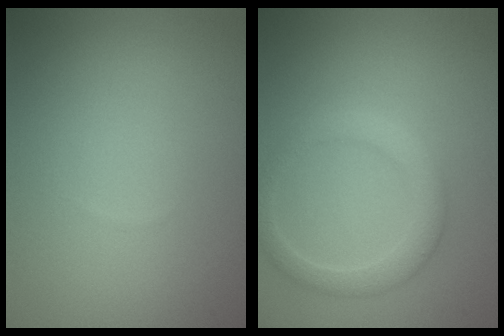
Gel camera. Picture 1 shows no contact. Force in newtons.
{"total": 2.8, "press": 2.8, "slide": 0.3}